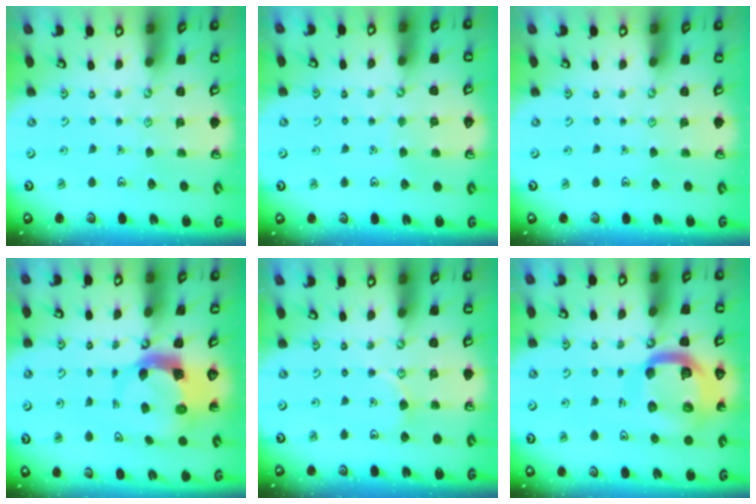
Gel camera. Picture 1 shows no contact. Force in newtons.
{"total": 2.7, "press": 2.7, "slide": 0.2}
{"total": 0.0}
{"total": 5.4, "press": 5.4, "slide": 0.8}
{"total": 4.7, "press": 4.6, "slide": 0.7}
{"total": 17.4, "press": 17.3, "slide": 1.9}